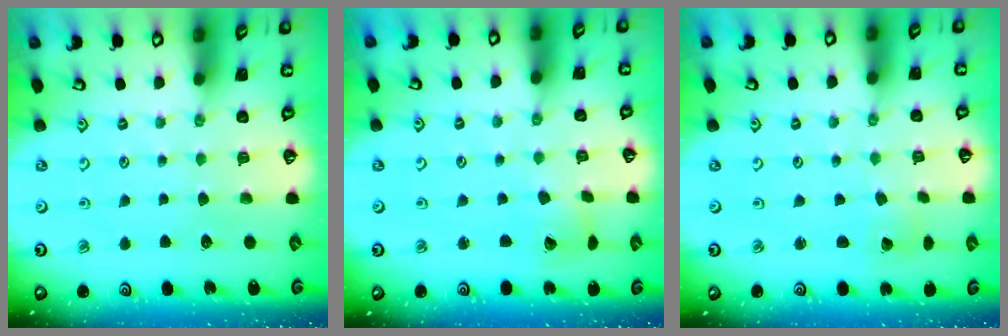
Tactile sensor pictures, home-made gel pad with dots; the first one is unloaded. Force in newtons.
{"total": 5.2, "press": 5.2, "slide": 0.6}
{"total": 1.9, "press": 1.9, "slide": 0.2}